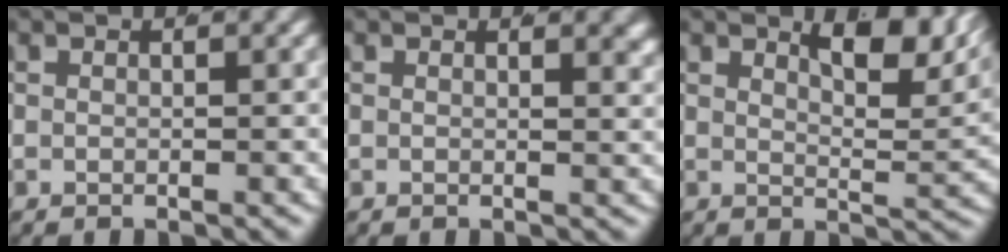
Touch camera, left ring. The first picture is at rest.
{"total": 1.2, "force": [0.8, 0.2, 0.9], "torque": [-0.006, -0.005, 0.012]}
{"total": 5.9, "force": [4.1, 1.0, 4.2], "torque": [-0.053, -0.005, 0.065]}